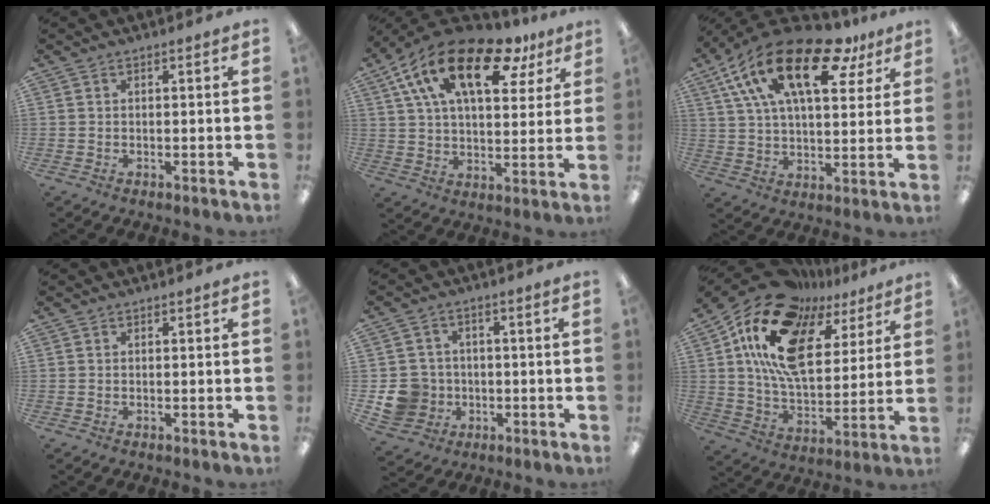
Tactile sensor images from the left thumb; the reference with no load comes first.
{"total": 20.6, "force": [10.9, 10.0, 14.4], "torque": [-0.253, -0.041, 0.183]}
{"total": 22.9, "force": [12.5, 10.3, 16.3], "torque": [-0.295, -0.051, 0.208]}
{"total": 0.0}
{"total": 8.5, "force": [-1.9, 8.0, 2.2], "torque": [-0.060, 0.020, -0.024]}
{"total": 21.5, "force": [11.1, 11.8, 14.2], "torque": [-0.290, -0.053, 0.190]}